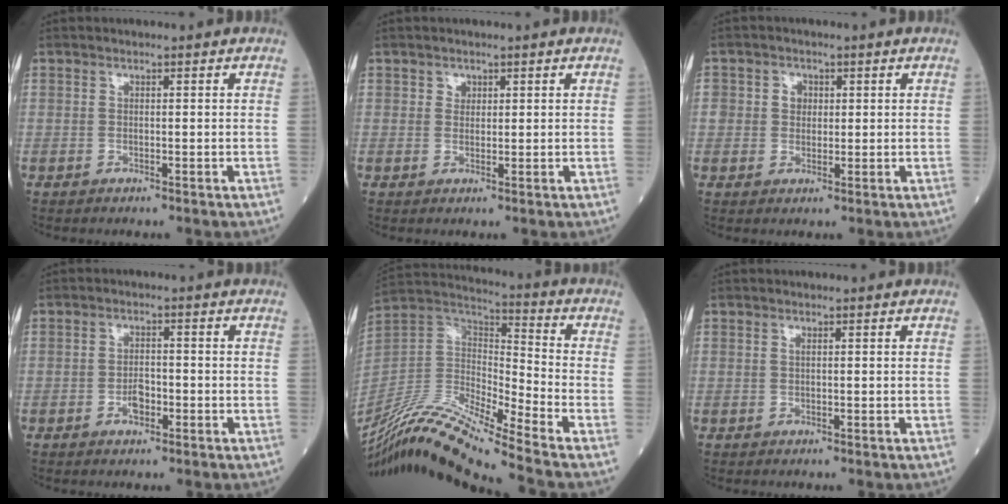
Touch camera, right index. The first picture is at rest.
{"total": 1.1, "force": [0.6, 0.9, 0.2], "torque": [0.002, -0.003, 0.009]}
{"total": 2.7, "force": [0.5, 2.4, 1.2], "torque": [-0.014, 0.006, 0.008]}
{"total": 2.5, "force": [-1.2, 1.2, 1.9], "torque": [-0.032, 0.005, -0.020]}
{"total": 17.8, "force": [-15.2, -1.0, 9.2], "torque": [-0.190, 0.005, -0.291]}
{"total": 0.0}